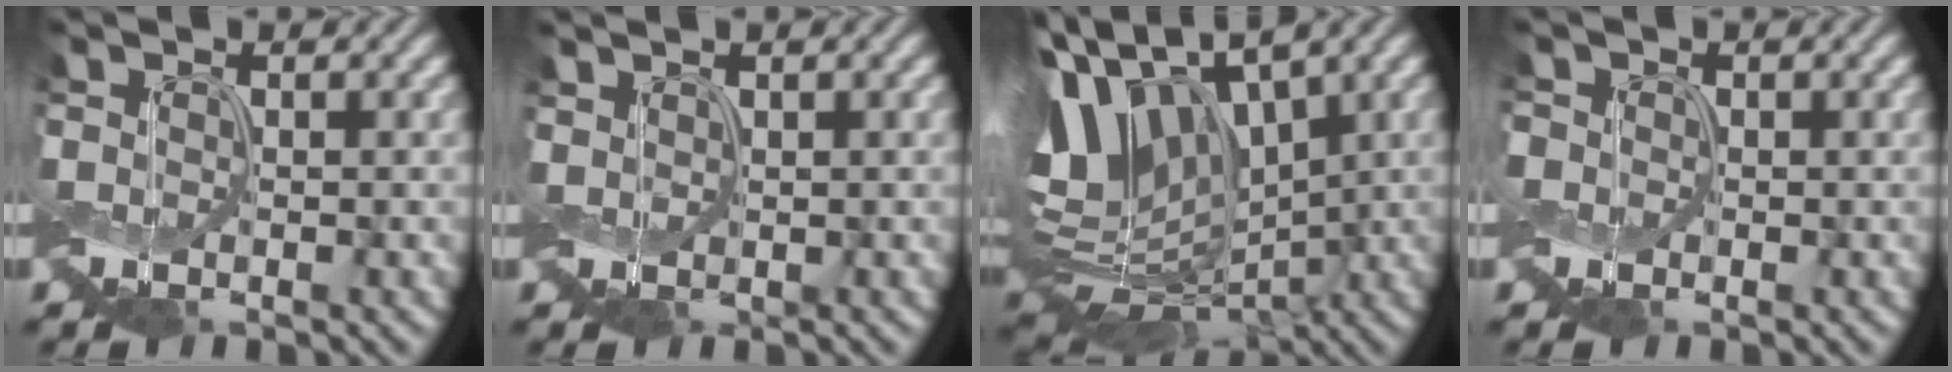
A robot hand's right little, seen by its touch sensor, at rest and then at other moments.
{"total": 0.7, "force": [0.6, 0.4, 0.2], "torque": [-0.008, 0.005, 0.010]}
{"total": 9.9, "force": [2.2, 6.0, 7.5], "torque": [-0.156, 0.008, 0.029]}
{"total": 0.7, "force": [-0.2, 0.6, -0.3], "torque": [0.006, 0.002, -0.008]}